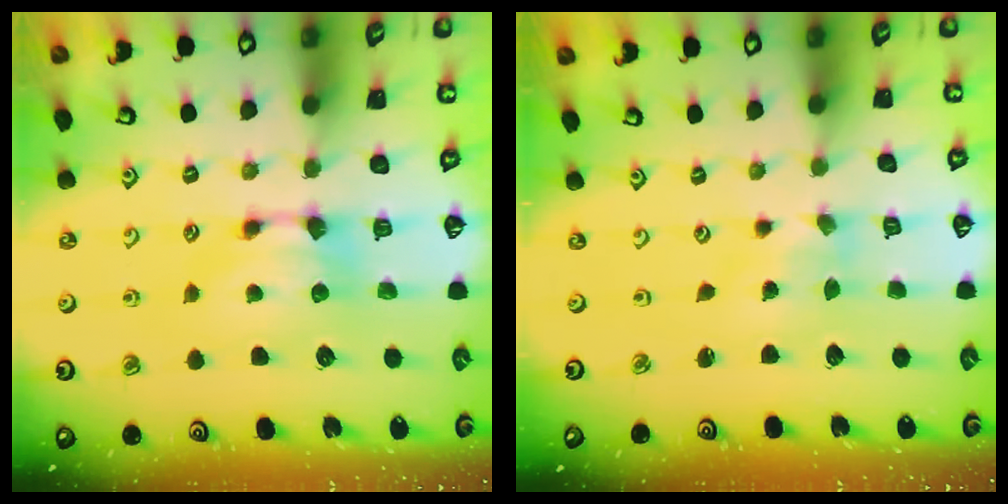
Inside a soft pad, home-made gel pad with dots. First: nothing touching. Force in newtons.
{"total": 2.3, "press": 2.1, "slide": 0.9}